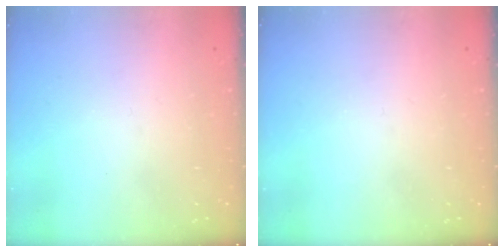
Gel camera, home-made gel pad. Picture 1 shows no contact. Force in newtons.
{"total": 0.0}